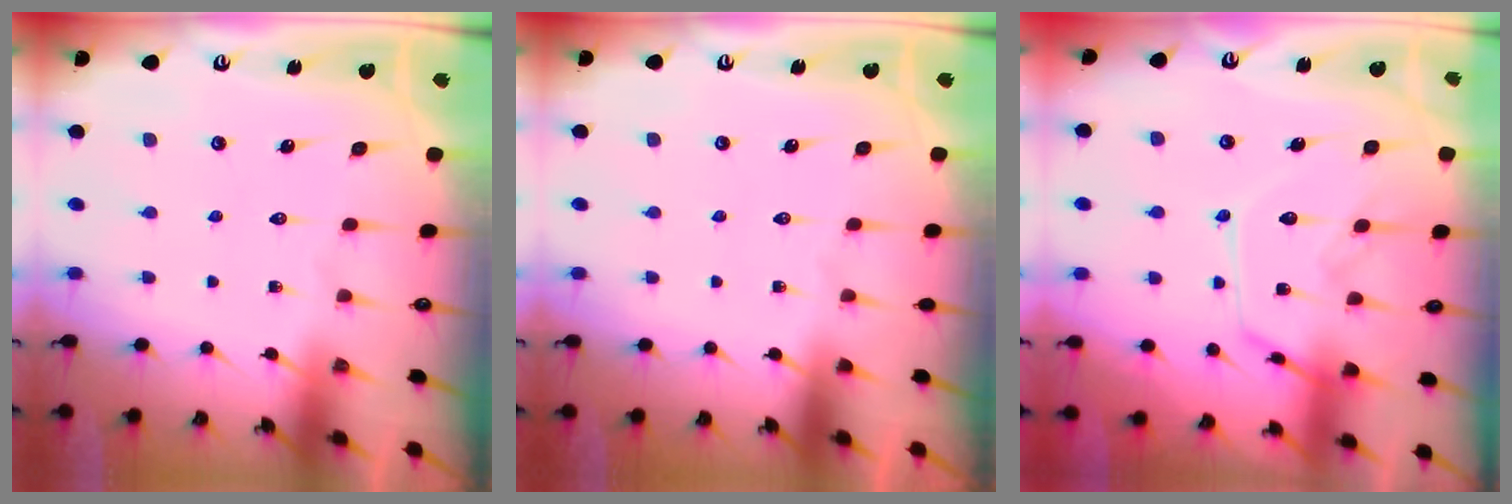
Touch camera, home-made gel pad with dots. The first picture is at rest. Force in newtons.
{"total": 0.0}
{"total": 13.8, "press": 13.8, "slide": 1.2}